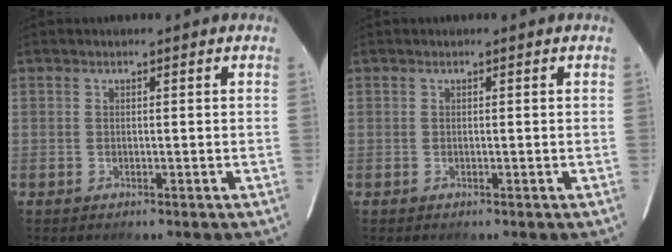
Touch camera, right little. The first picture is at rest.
{"total": 0.0}